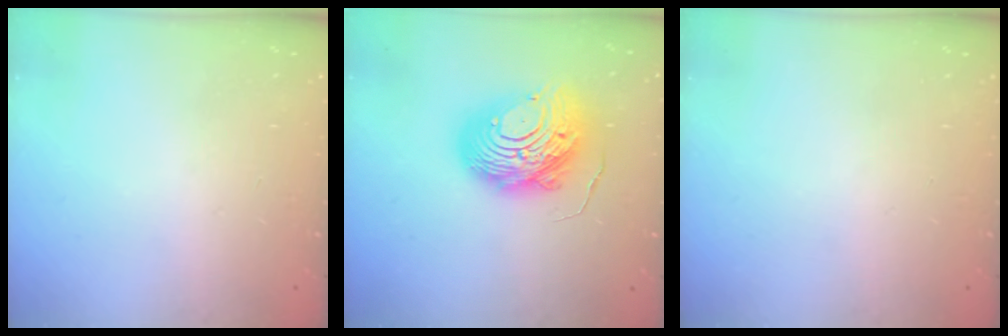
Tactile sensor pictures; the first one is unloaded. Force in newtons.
{"total": 15.4, "press": 15.3, "slide": 1.4}
{"total": 0.0}